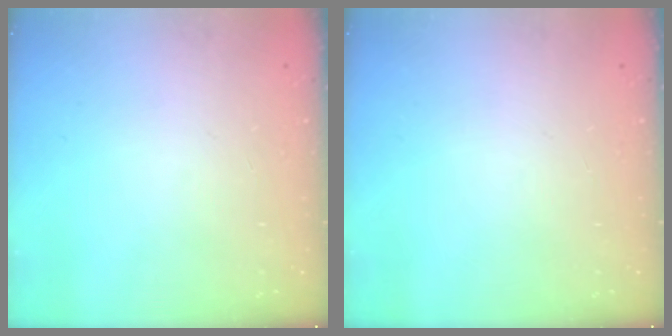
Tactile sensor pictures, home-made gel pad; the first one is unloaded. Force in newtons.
{"total": 0.0}